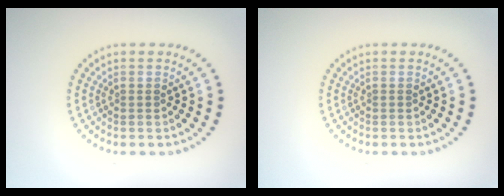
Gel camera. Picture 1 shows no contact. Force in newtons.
{"total": 0.0}